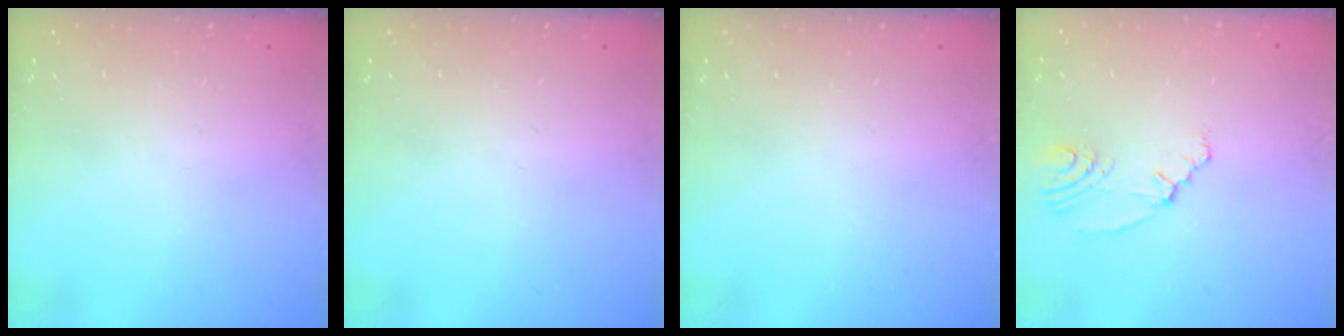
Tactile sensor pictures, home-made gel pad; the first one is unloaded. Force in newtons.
{"total": 0.0}
{"total": 0.0}
{"total": 4.4, "press": 2.2, "slide": 3.8}